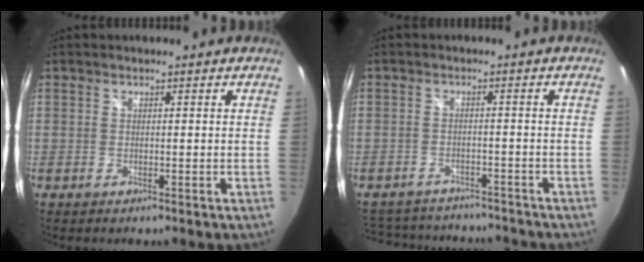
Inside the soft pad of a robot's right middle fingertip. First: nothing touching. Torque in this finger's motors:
{"motor_torque": [0.43, -1.59, -0.01, -0.01]}